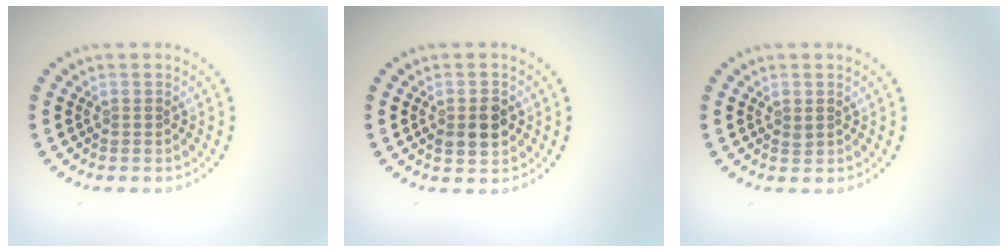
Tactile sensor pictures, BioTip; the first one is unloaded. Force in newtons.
{"total": 2.8, "press": 2.8, "slide": 0.2}
{"total": 0.5, "press": 0.5, "slide": 0.2}